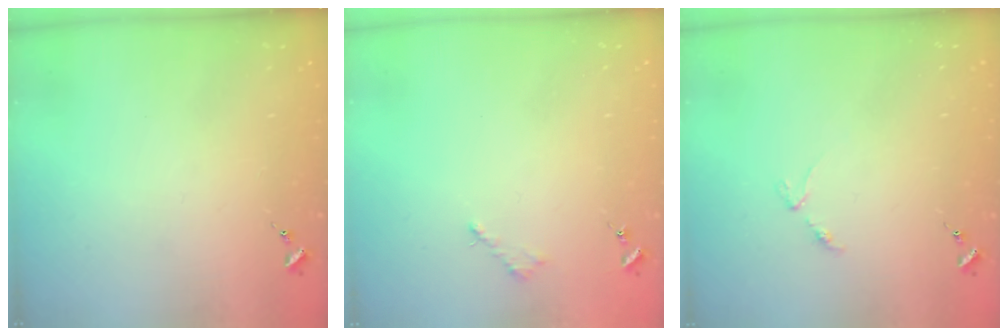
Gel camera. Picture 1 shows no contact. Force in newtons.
{"total": 2.6, "press": 2.5, "slide": 0.3}
{"total": 2.8, "press": 2.8, "slide": 0.5}